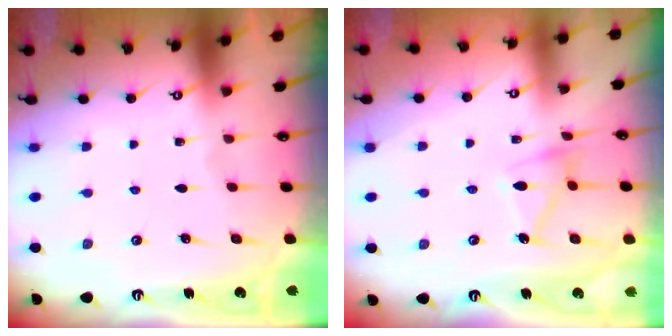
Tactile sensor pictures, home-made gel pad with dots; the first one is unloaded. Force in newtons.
{"total": 11.5, "press": 11.5, "slide": 0.7}